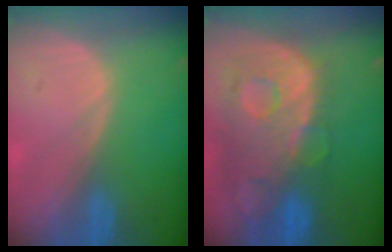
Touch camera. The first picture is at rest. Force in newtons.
{"total": 13.2, "press": 10.9, "slide": 7.5}